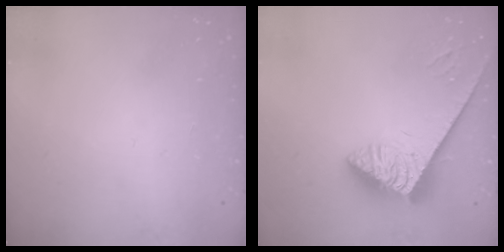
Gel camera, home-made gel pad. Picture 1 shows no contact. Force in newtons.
{"total": 3.8, "press": 3.7, "slide": 0.8}